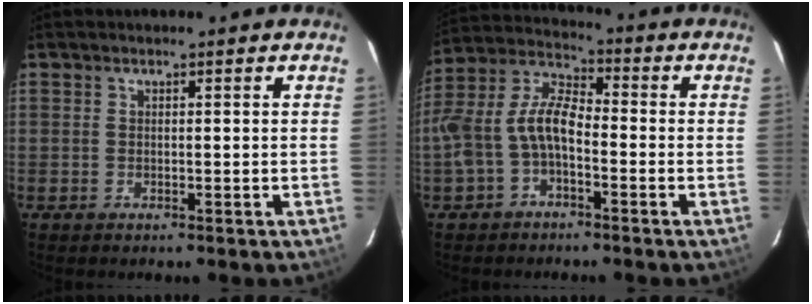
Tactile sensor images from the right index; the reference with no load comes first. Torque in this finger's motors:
{"motor_torque": [0.78, -0.45, 0.71, 0.21]}